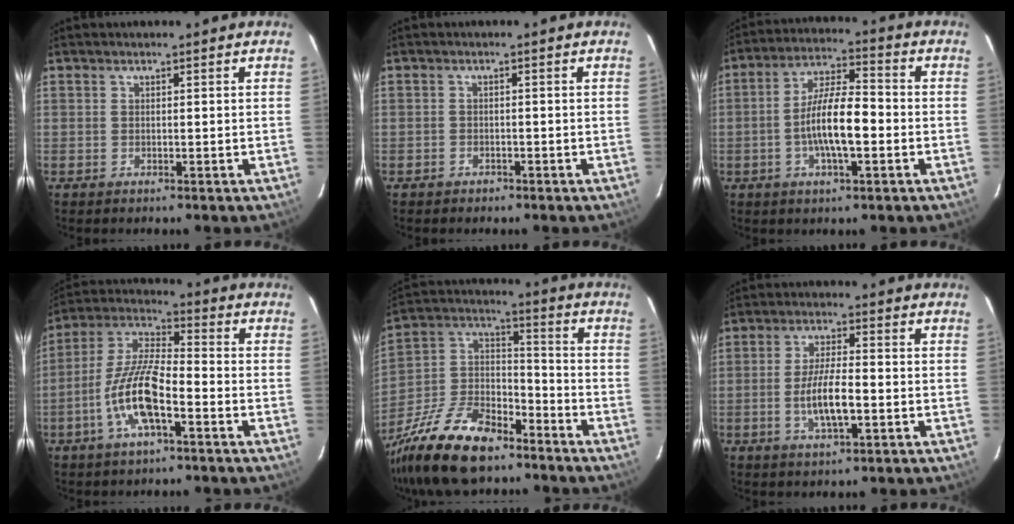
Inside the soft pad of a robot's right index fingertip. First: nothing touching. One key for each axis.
{"total": 1.8, "fx": -1.2, "fy": 1.3, "fz": 0.1, "tx": -0.007, "ty": 0.005, "tz": -0.019}
{"total": 10.8, "fx": -2.4, "fy": 2.9, "fz": 10.1, "tx": -0.195, "ty": 0.007, "tz": -0.046}
{"total": 12.5, "fx": -5.2, "fy": 3.4, "fz": 10.9, "tx": -0.231, "ty": 0.000, "tz": -0.103}
{"total": 21.9, "fx": -15.2, "fy": 10.3, "fz": 11.9, "tx": -0.265, "ty": 0.010, "tz": -0.266}
{"total": 8.1, "fx": -2.0, "fy": 2.1, "fz": 7.5, "tx": -0.148, "ty": -0.002, "tz": -0.037}